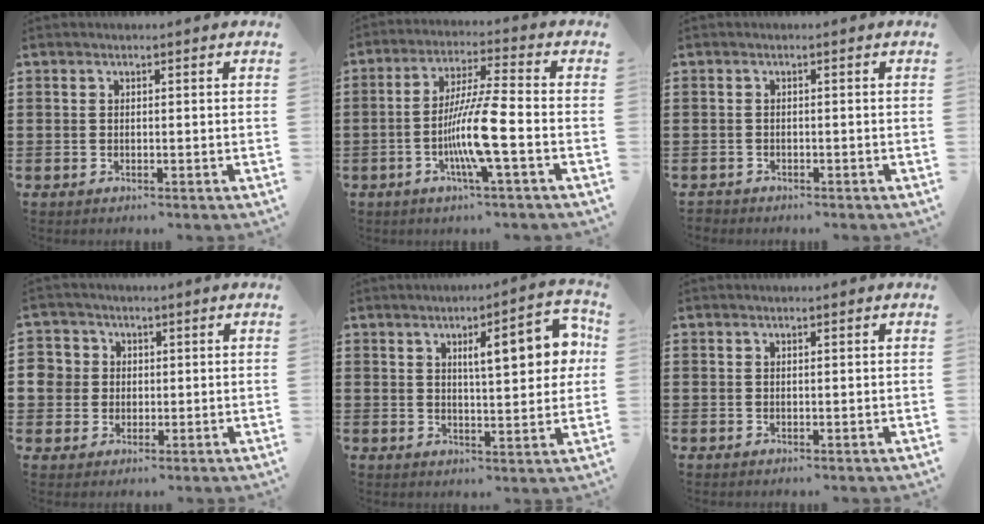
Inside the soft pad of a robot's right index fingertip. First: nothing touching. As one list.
[{"total": 9.5, "force": [-3.0, 0.1, 9.0], "torque": [-0.185, -0.014, -0.065]}, {"total": 0.9, "force": [-0.9, 0.3, -0.1], "torque": [-0.001, 0.003, -0.020]}, {"total": 4.5, "force": [0.6, 4.4, 0.8], "torque": [-0.041, 0.013, 0.008]}, {"total": 9.2, "force": [3.0, 2.5, 8.4], "torque": [-0.123, -0.004, 0.040]}, {"total": 0.0}]